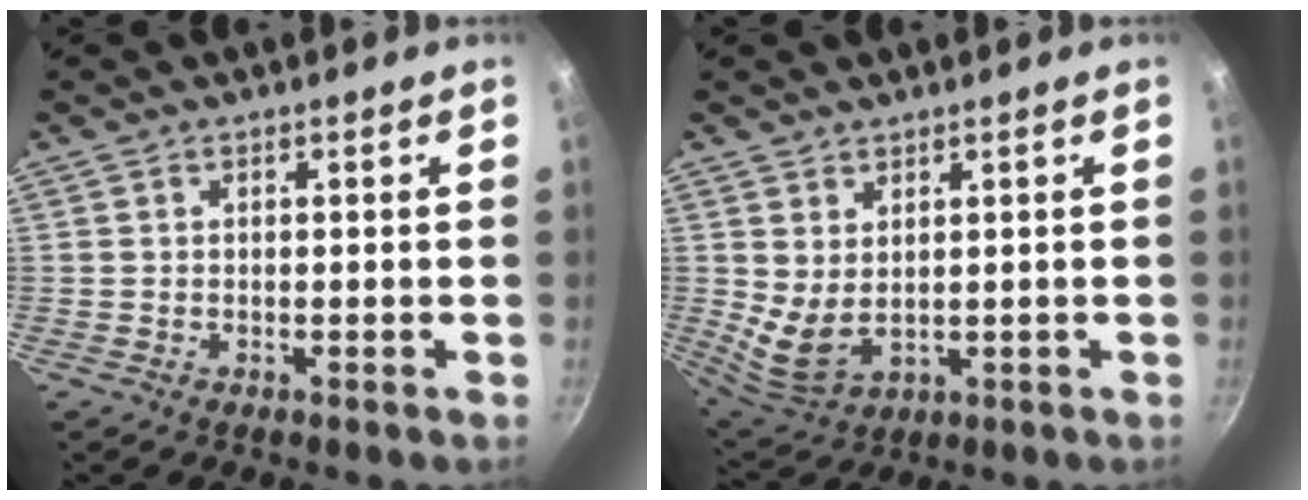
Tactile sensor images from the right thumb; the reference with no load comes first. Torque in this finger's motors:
{"motor_torque": [-0.55, 0.75, 0.56, 0.70, 0.07]}